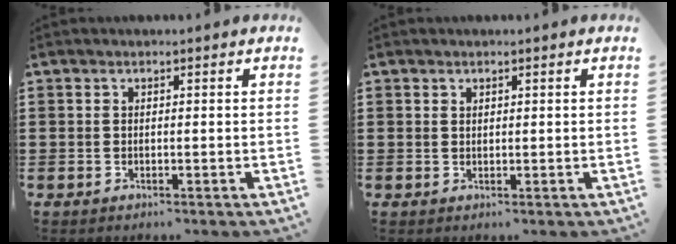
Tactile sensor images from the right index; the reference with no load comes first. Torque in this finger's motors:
{"motor_torque": [-1.01, 1.14, -0.02, -0.01]}